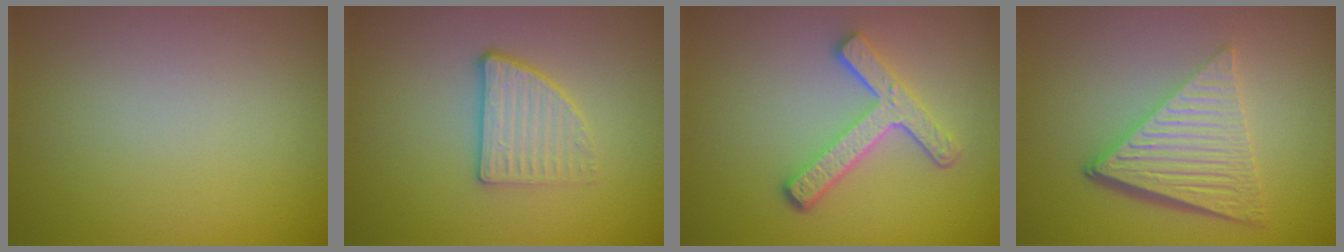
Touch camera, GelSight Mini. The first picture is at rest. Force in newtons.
{"total": 2.8, "press": 2.5, "slide": 1.2}
{"total": 4.4, "press": 3.3, "slide": 2.9}
{"total": 6.6, "press": 4.4, "slide": 4.9}